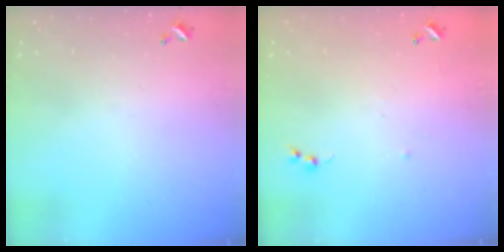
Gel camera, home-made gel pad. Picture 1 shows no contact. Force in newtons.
{"total": 5.8, "press": 5.7, "slide": 0.8}